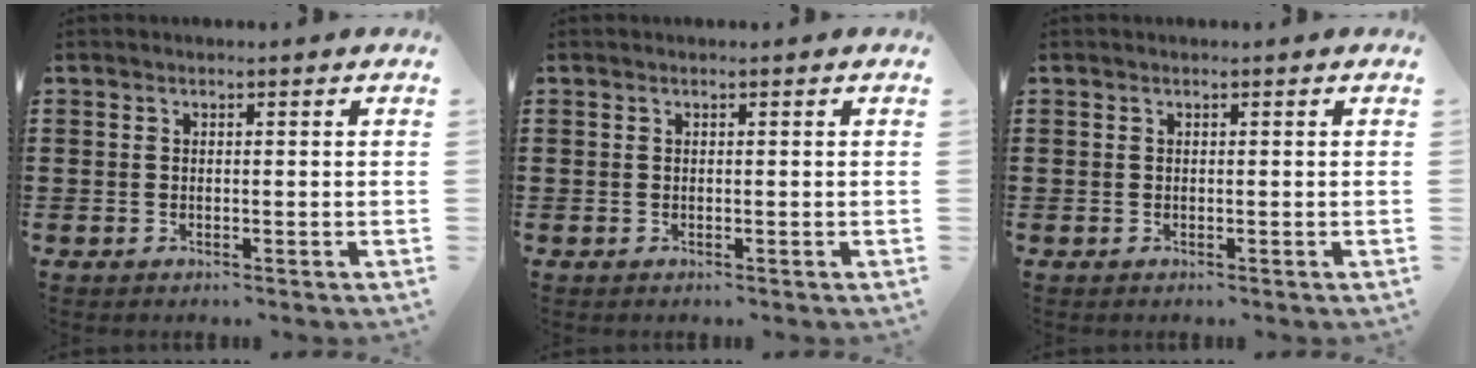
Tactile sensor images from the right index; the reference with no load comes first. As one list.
[{"total": 0.0}, {"total": 0.0}]